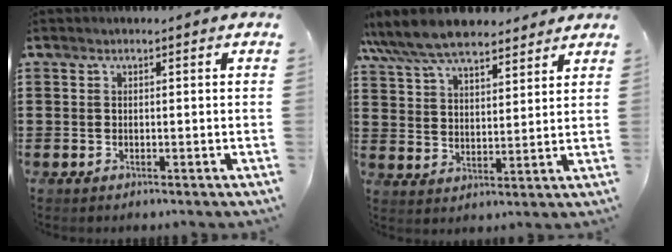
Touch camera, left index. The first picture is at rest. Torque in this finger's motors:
{"motor_torque": [1.94, -0.20, 1.06, 0.21]}